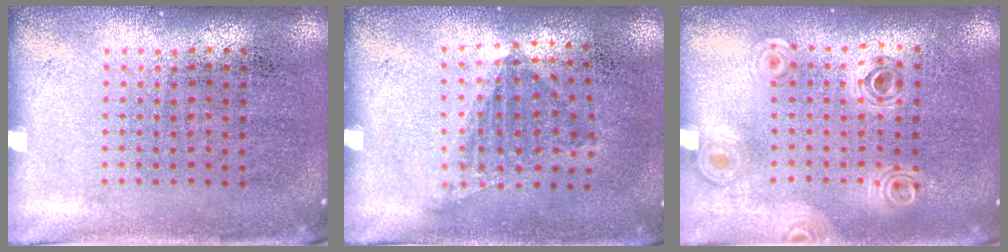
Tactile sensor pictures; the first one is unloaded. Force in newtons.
{"total": 1.1, "press": 0.8, "slide": 0.7}
{"total": 0.9, "press": 0.9, "slide": 0.1}